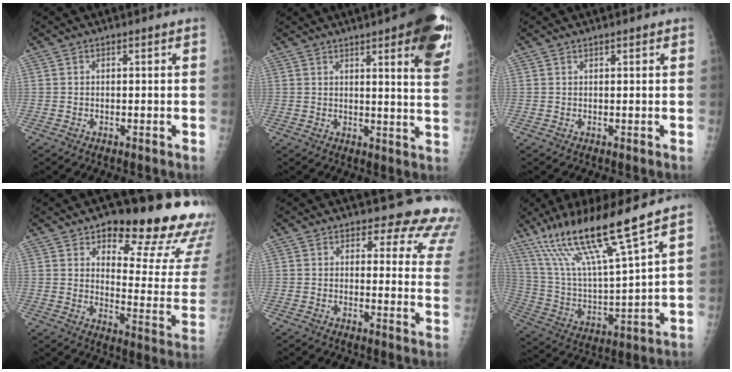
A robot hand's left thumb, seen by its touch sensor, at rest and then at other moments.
{"total": 16.8, "force": [8.8, 3.3, 14.0], "torque": [-0.152, -0.034, 0.096]}
{"total": 0.6, "force": [0.5, 0.2, 0.3], "torque": [-0.005, -0.001, 0.007]}
{"total": 23.0, "force": [15.5, 8.1, 14.9], "torque": [-0.139, -0.099, 0.196]}
{"total": 14.4, "force": [13.5, 4.4, 2.8], "torque": [0.026, -0.108, 0.120]}
{"total": 19.2, "force": [13.3, 1.3, 13.8], "torque": [-0.246, -0.059, 0.253]}